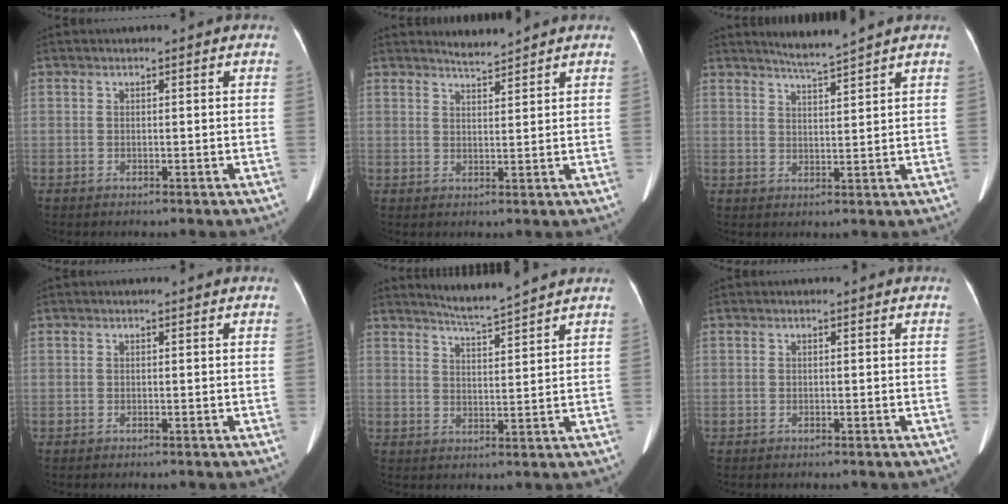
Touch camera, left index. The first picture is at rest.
{"total": 2.4, "force": [2.3, -0.5, 0.0], "torque": [-0.006, -0.002, 0.048]}
{"total": 4.0, "force": [3.6, -1.4, 1.1], "torque": [-0.024, -0.010, 0.070]}
{"total": 0.0}
{"total": 5.5, "force": [5.2, -1.4, 1.3], "torque": [-0.032, -0.008, 0.089]}
{"total": 0.0}